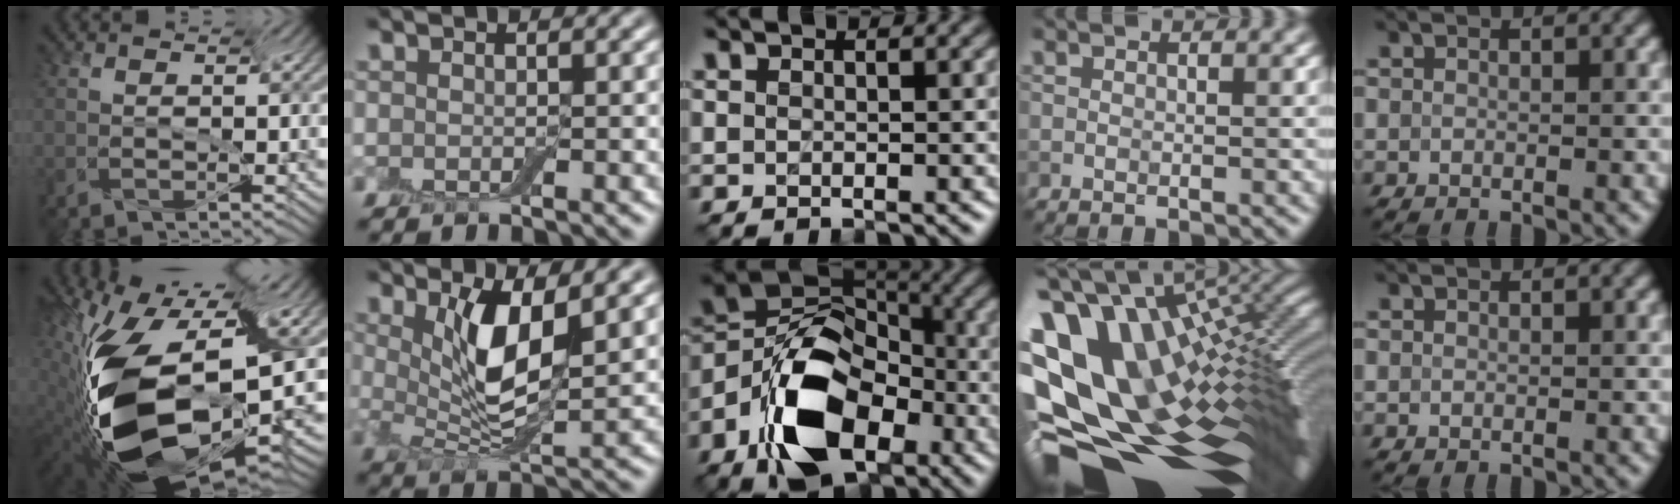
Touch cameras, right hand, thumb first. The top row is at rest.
{"thumb": {"total": 16.8, "force": [-4.6, 9.1, 13.4], "torque": [-0.310, -0.029, -0.066]}, "index": {"total": 5.2, "force": [1.9, 1.6, 4.6], "torque": [-0.097, -0.008, 0.037]}, "middle": {"total": 13.7, "force": [-6.1, 8.5, 8.9], "torque": [-0.174, -0.020, -0.120]}, "ring": {"total": 18.7, "force": [1.7, 11.2, 14.9], "torque": [-0.240, -0.032, 0.068]}}